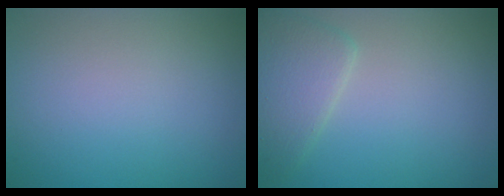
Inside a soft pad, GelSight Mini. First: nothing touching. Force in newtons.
{"total": 3.5, "press": 3.5, "slide": 0.1}